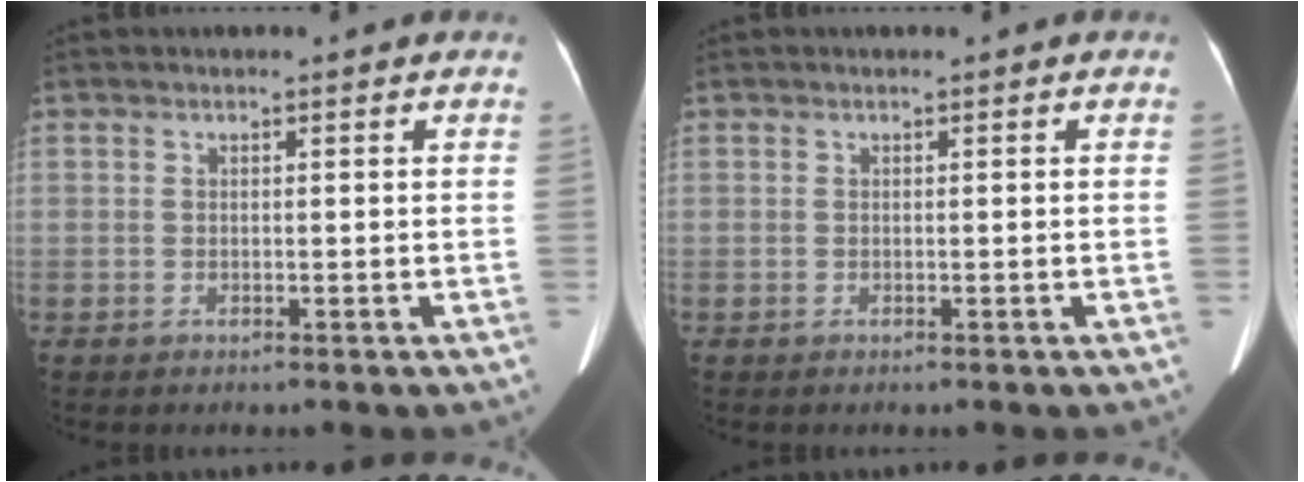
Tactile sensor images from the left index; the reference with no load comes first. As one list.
[{"total": 0.0}]